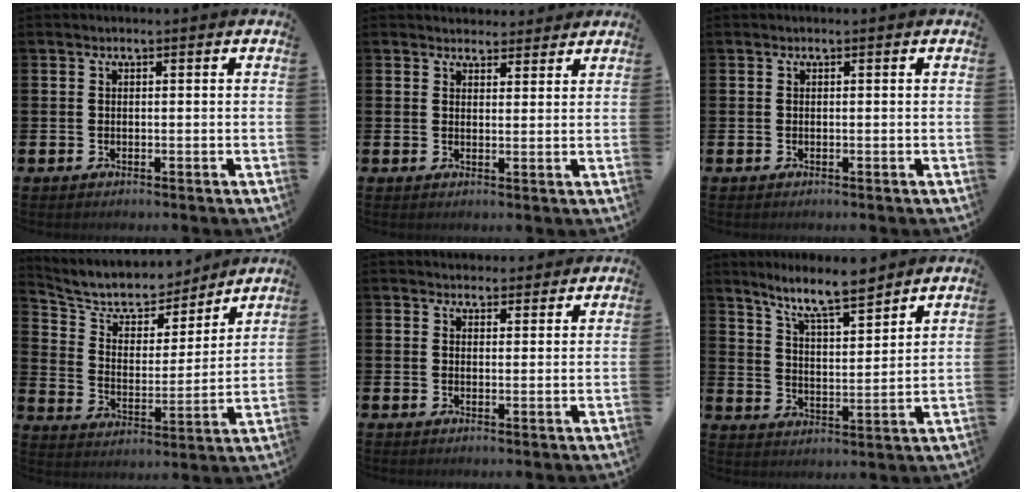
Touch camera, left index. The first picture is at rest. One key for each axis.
{"total": 3.2, "fx": 3.0, "fy": 1.1, "fz": -0.3, "tx": 0.007, "ty": -0.014, "tz": 0.055}
{"total": 0.0}
{"total": 8.3, "fx": 7.6, "fy": 3.0, "fz": 1.5, "tx": -0.074, "ty": -0.056, "tz": 0.133}
{"total": 2.9, "fx": 2.7, "fy": 0.9, "fz": -0.2, "tx": 0.007, "ty": -0.013, "tz": 0.050}
{"total": 8.5, "fx": 7.7, "fy": 1.0, "fz": 3.3, "tx": -0.086, "ty": -0.038, "tz": 0.138}